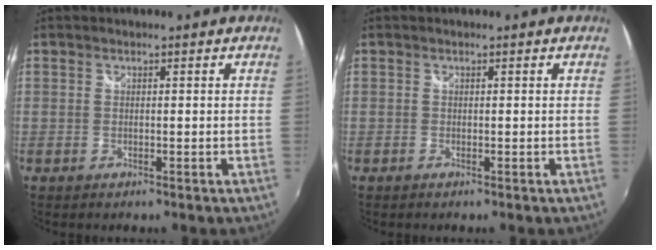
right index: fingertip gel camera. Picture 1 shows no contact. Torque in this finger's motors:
{"motor_torque": [0.10, 0.01, 0.03, 0.01]}